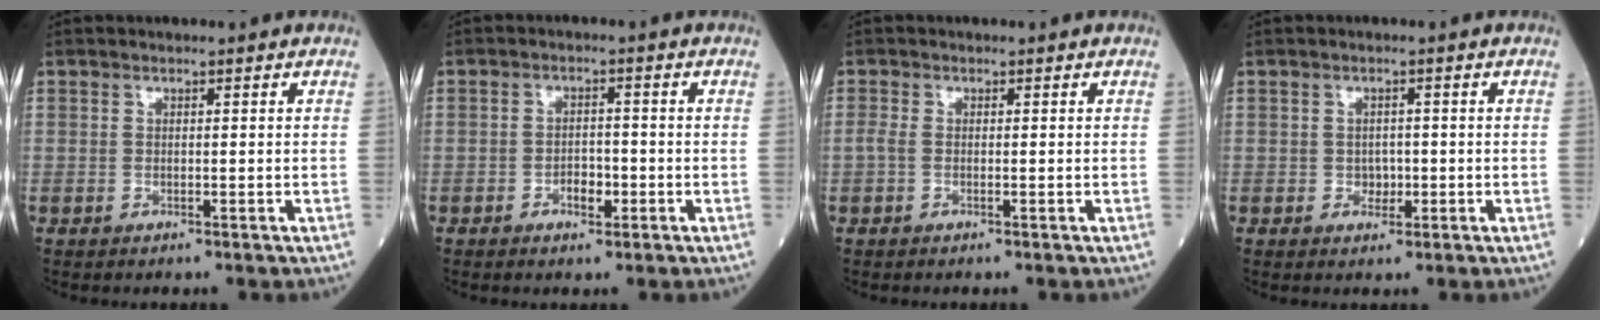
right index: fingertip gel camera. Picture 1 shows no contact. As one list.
[{"total": 2.8, "force": [-1.3, 1.5, 2.1], "torque": [-0.030, 0.007, -0.020]}, {"total": 0.9, "force": [-0.2, 0.4, 0.8], "torque": [-0.020, 0.001, -0.007]}, {"total": 1.8, "force": [-0.4, 1.4, 1.0], "torque": [-0.010, 0.005, -0.004]}]